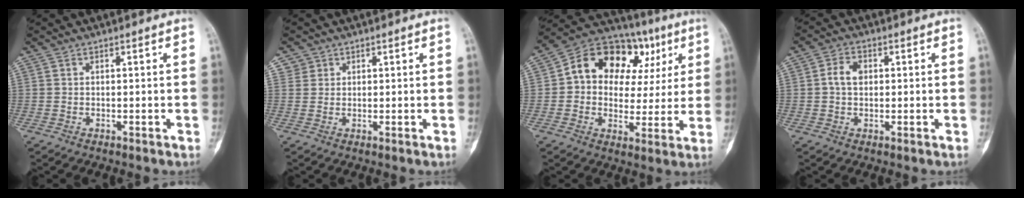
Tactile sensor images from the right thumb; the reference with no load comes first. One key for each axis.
{"total": 1.9, "fx": 1.0, "fy": 1.6, "fz": -0.2, "tx": 0.018, "ty": -0.002, "tz": 0.012}
{"total": 19.0, "fx": 5.5, "fy": 13.2, "fz": 12.5, "tx": -0.131, "ty": 0.032, "tz": 0.082}
{"total": 3.8, "fx": 0.5, "fy": 2.7, "fz": 2.6, "tx": -0.051, "ty": 0.011, "tz": 0.008}